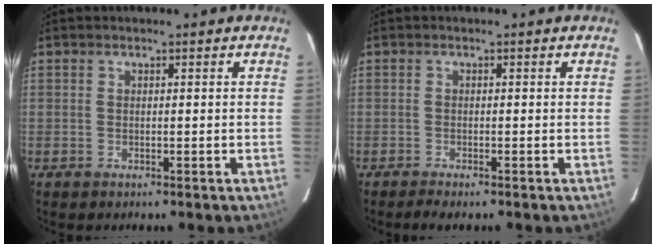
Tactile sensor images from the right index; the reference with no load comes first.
{"total": 2.6, "force": [-2.1, 0.3, 1.5], "torque": [-0.019, -0.005, -0.030]}